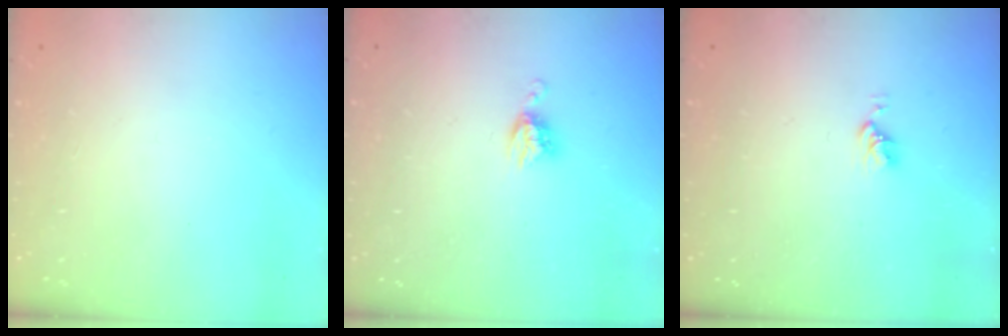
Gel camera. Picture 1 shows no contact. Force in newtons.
{"total": 5.3, "press": 5.3, "slide": 0.1}
{"total": 3.1, "press": 3.1, "slide": 0.4}